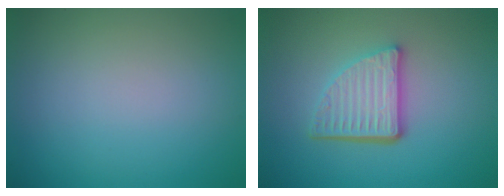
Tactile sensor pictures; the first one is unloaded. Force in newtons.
{"total": 4.8, "press": 3.4, "slide": 3.3}